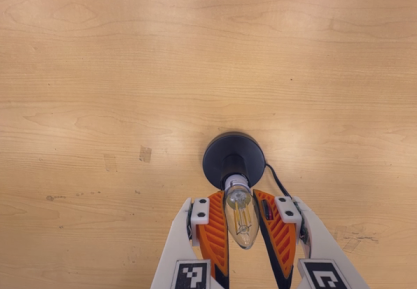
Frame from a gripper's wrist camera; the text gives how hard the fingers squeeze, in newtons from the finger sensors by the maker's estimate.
{"total": 12.8, "left": 12.6, "right": 13.0}